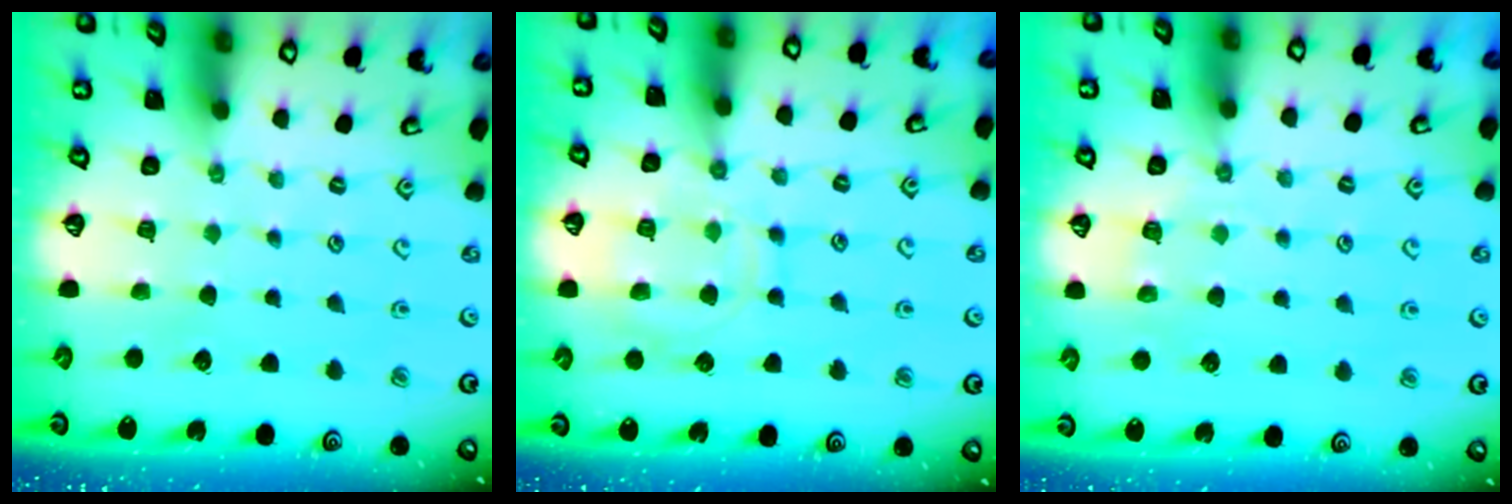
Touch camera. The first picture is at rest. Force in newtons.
{"total": 11.9, "press": 11.9, "slide": 1.2}
{"total": 3.8, "press": 3.7, "slide": 0.9}